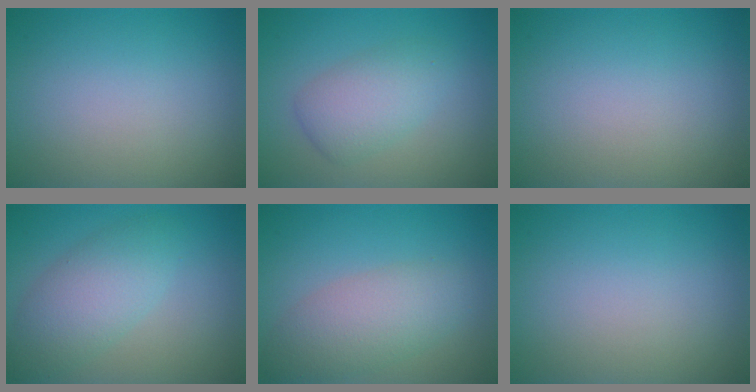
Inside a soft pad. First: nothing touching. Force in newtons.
{"total": 3.5, "press": 3.5, "slide": 0.1}
{"total": 0.0}
{"total": 4.5, "press": 4.5, "slide": 0.1}
{"total": 4.4, "press": 4.4, "slide": 0.1}
{"total": 0.0}